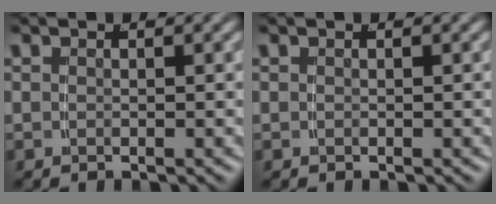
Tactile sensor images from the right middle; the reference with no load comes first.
{"total": 0.0}